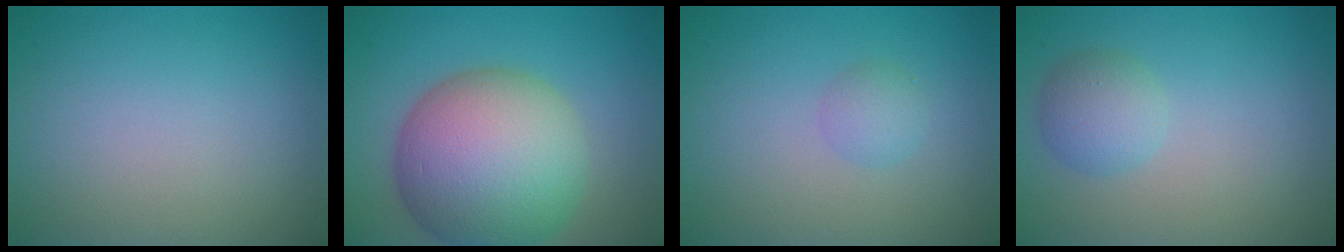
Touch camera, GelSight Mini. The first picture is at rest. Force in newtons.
{"total": 13.5, "press": 13.5, "slide": 0.2}
{"total": 1.5, "press": 1.5, "slide": 0.1}
{"total": 2.6, "press": 2.6, "slide": 0.1}